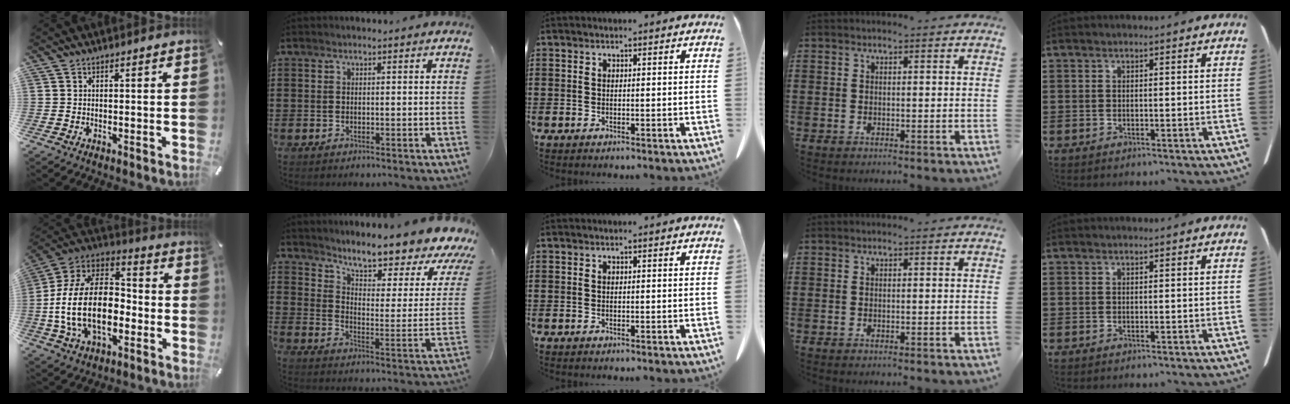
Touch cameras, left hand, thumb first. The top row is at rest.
{"thumb": {"total": 21.8, "force": [-5.1, 13.8, 16.0], "torque": [-0.335, 0.022, -0.086]}, "index": {"total": 8.5, "force": [7.0, 1.0, 4.8], "torque": [-0.098, -0.061, 0.112]}}